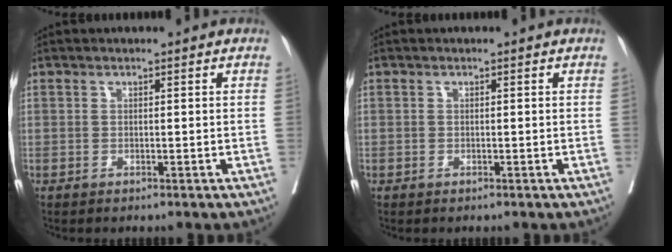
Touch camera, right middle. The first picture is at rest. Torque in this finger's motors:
{"motor_torque": [1.17, -0.96, -0.04, -0.21]}